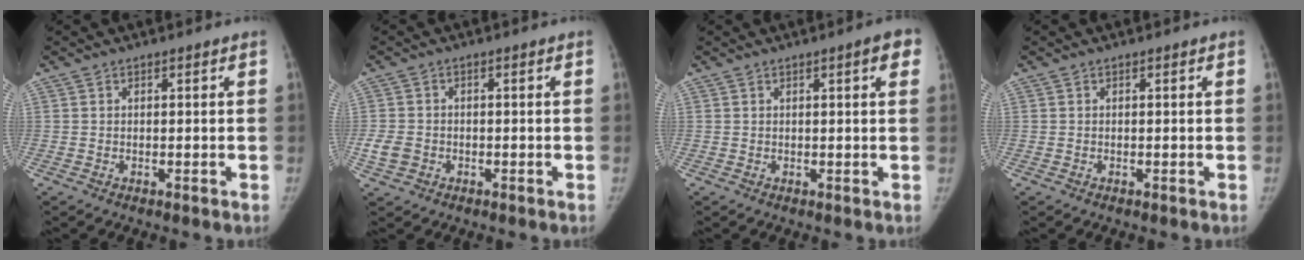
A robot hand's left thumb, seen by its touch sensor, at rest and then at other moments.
{"total": 3.7, "force": [-1.2, 3.1, 1.7], "torque": [-0.029, 0.007, -0.019]}
{"total": 3.7, "force": [1.6, 0.7, 3.3], "torque": [-0.031, 0.001, 0.016]}
{"total": 0.0}